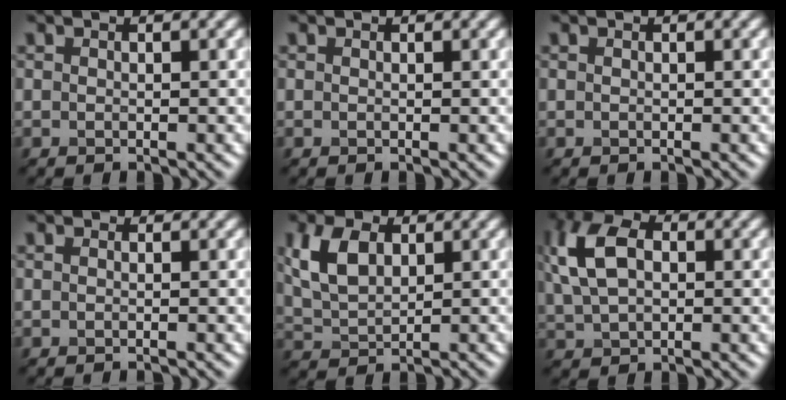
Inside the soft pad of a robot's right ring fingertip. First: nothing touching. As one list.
[{"total": 0.0}, {"total": 0.0}, {"total": 1.3, "force": [0.0, 1.0, 0.9], "torque": [0.004, 0.006, -0.018]}, {"total": 4.5, "force": [1.6, 2.9, 3.0], "torque": [-0.086, 0.015, 0.050]}, {"total": 5.4, "force": [1.4, 3.6, 3.8], "torque": [-0.109, 0.021, 0.040]}]